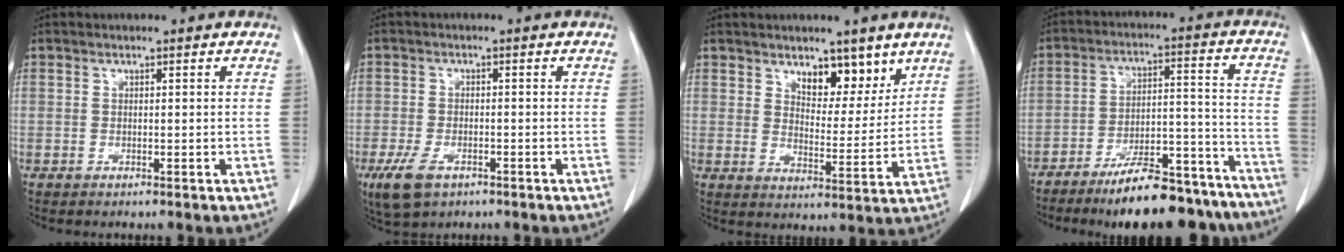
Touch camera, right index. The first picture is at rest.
{"total": 5.3, "force": [-2.9, 2.7, 3.5], "torque": [-0.076, -0.007, -0.047]}
{"total": 7.1, "force": [4.9, 3.1, 4.1], "torque": [-0.049, -0.010, 0.078]}
{"total": 19.2, "force": [-16.4, 4.5, 9.0], "torque": [-0.095, 0.045, -0.246]}